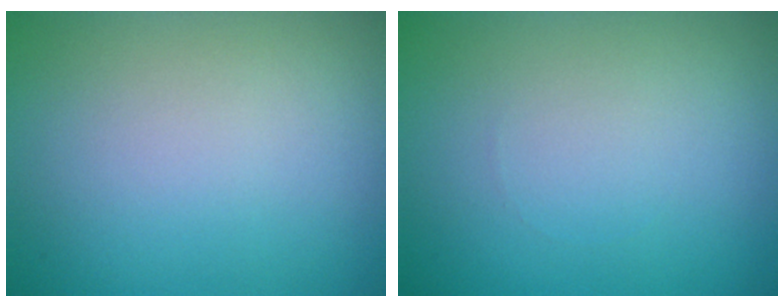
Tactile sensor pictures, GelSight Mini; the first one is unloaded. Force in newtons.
{"total": 0.0}